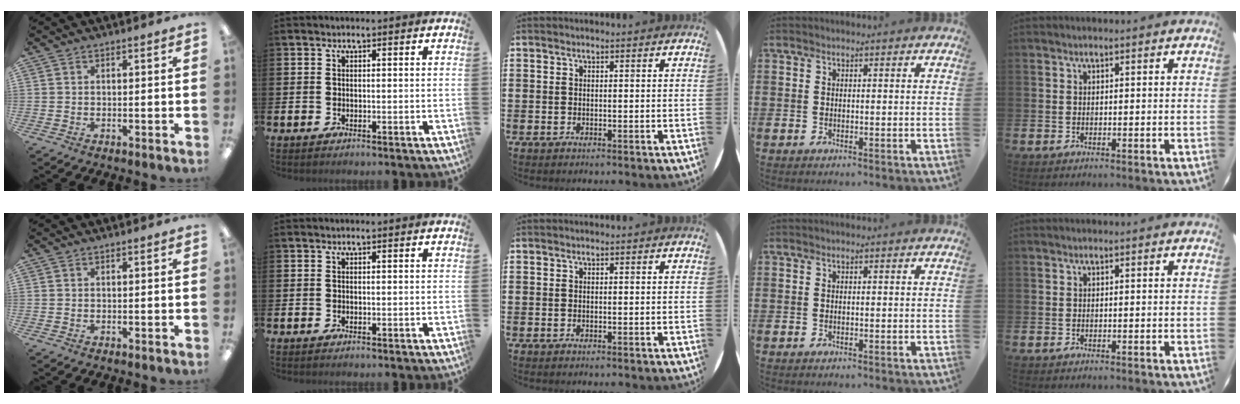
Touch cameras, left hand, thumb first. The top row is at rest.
{}